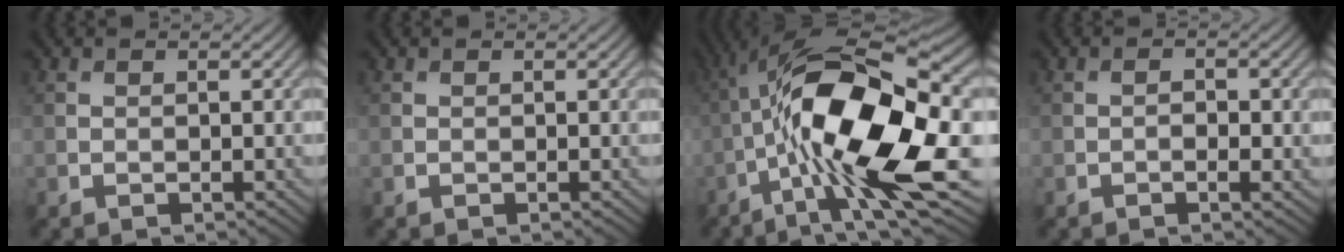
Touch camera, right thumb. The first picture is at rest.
{"total": 0.0}
{"total": 17.9, "force": [-3.3, 6.0, 16.5], "torque": [-0.297, 0.011, -0.060]}
{"total": 2.0, "force": [-0.5, 0.7, 1.8], "torque": [-0.031, -0.001, -0.008]}